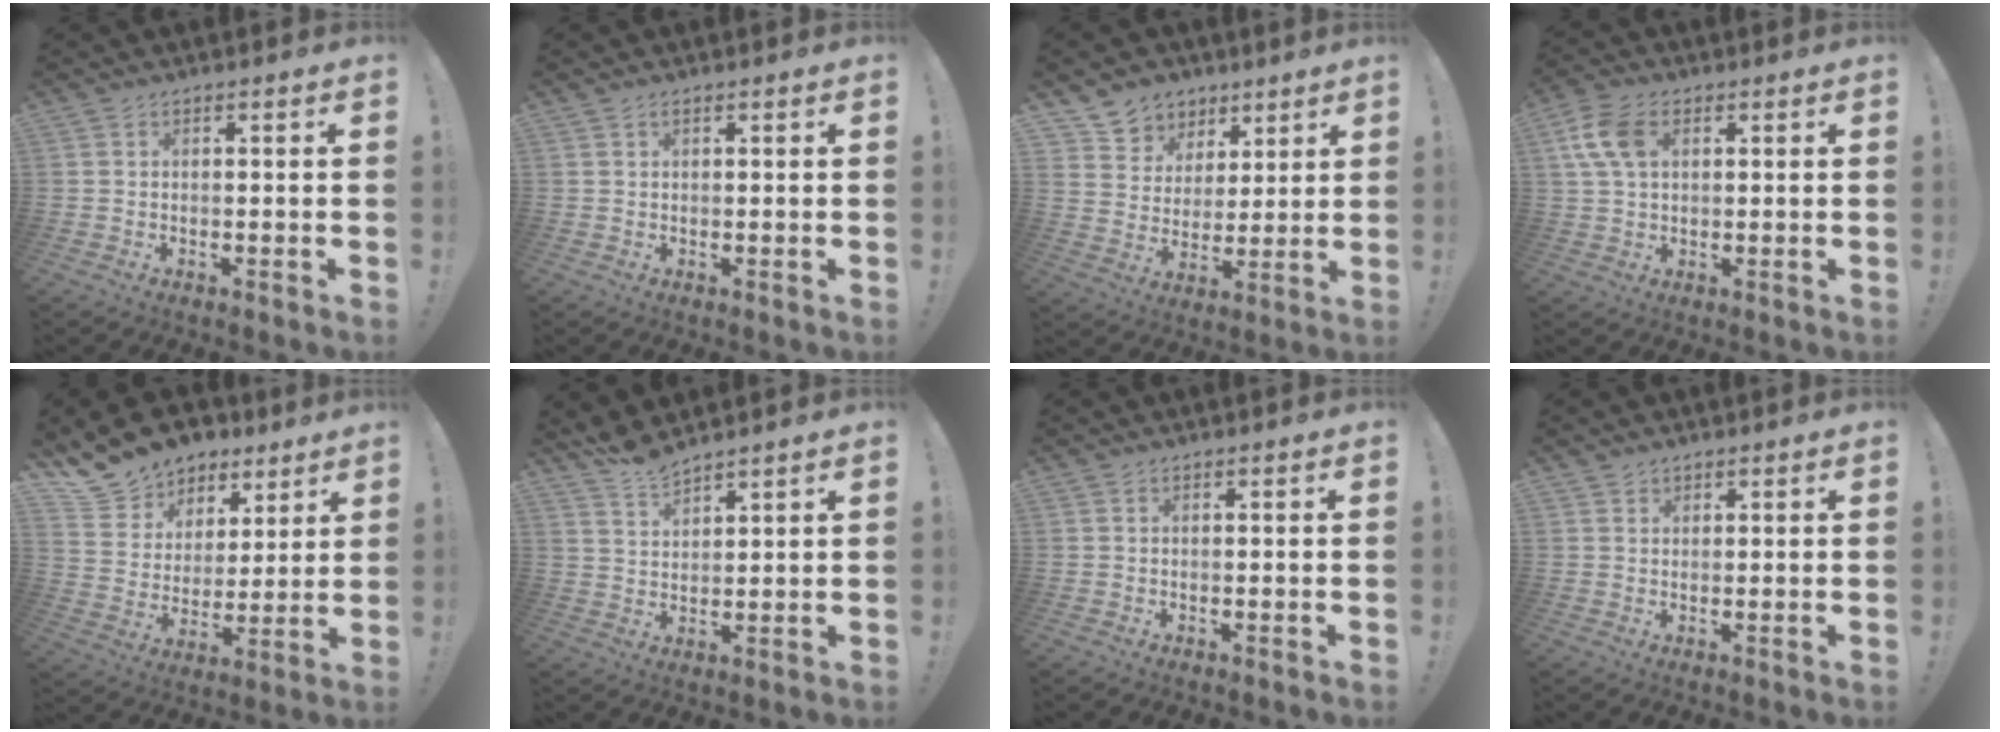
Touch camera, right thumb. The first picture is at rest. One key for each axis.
{"total": 0.6, "fx": 0.4, "fy": 0.4, "fz": 0.3, "tx": 0.002, "ty": -0.002, "tz": 0.007}
{"total": 8.4, "fx": 4.7, "fy": 6.9, "fz": 0.8, "tx": -0.008, "ty": -0.043, "tz": 0.096}
{"total": 9.8, "fx": 2.9, "fy": 6.4, "fz": 6.9, "tx": -0.136, "ty": 0.005, "tz": 0.054}
{"total": 13.7, "fx": 10.4, "fy": 8.6, "fz": 2.2, "tx": -0.048, "ty": -0.083, "tz": 0.206}
{"total": 5.8, "fx": 5.5, "fy": 0.8, "fz": 1.3, "tx": -0.039, "ty": -0.032, "tz": 0.104}
{"total": 0.0}
{"total": 1.5, "fx": 1.2, "fy": 0.9, "fz": 0.1, "tx": 0.005, "ty": -0.008, "tz": 0.020}